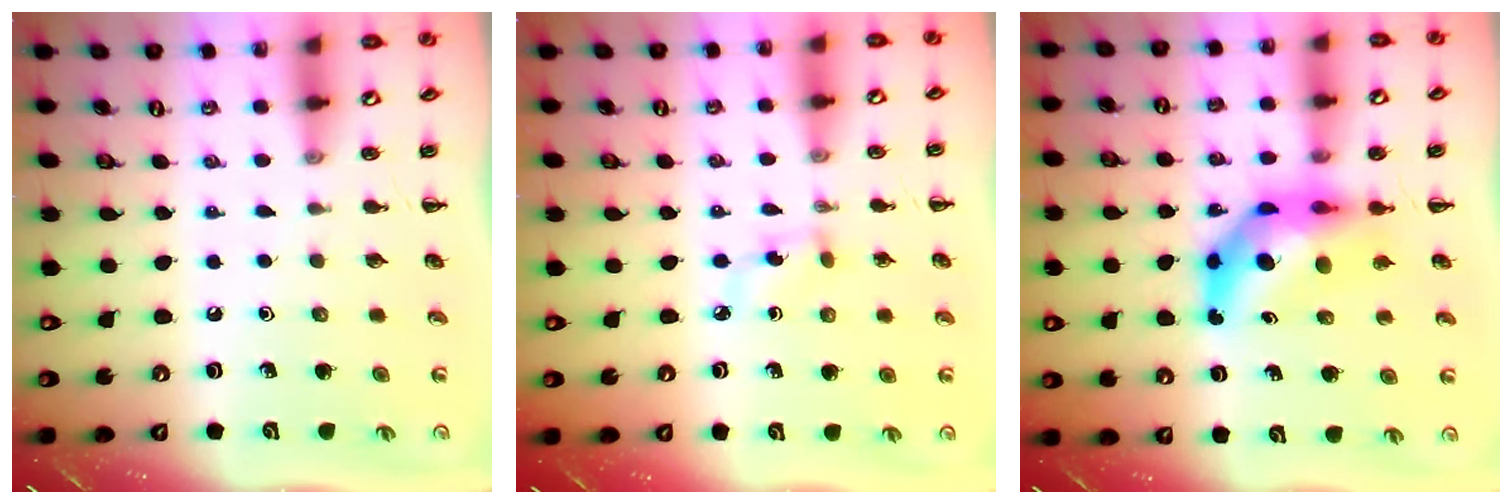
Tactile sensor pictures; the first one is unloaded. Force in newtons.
{"total": 4.6, "press": 4.4, "slide": 1.5}
{"total": 10.5, "press": 9.9, "slide": 3.5}